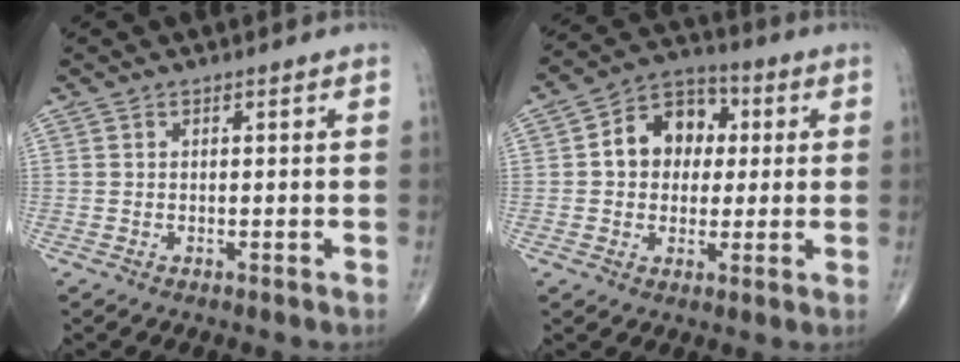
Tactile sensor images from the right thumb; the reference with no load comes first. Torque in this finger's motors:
{"motor_torque": [0.44, 2.07, 0.58, -0.06, 0.07]}